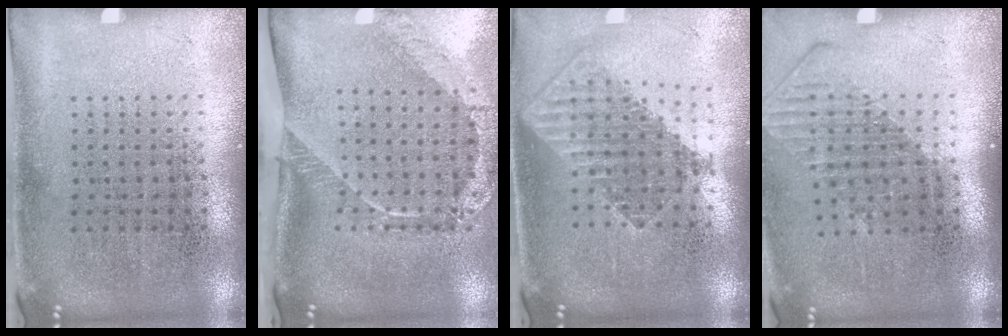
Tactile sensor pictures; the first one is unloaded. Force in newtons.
{"total": 2.6, "press": 1.7, "slide": 1.9}
{"total": 1.8, "press": 1.5, "slide": 1.0}
{"total": 1.5, "press": 1.2, "slide": 1.0}